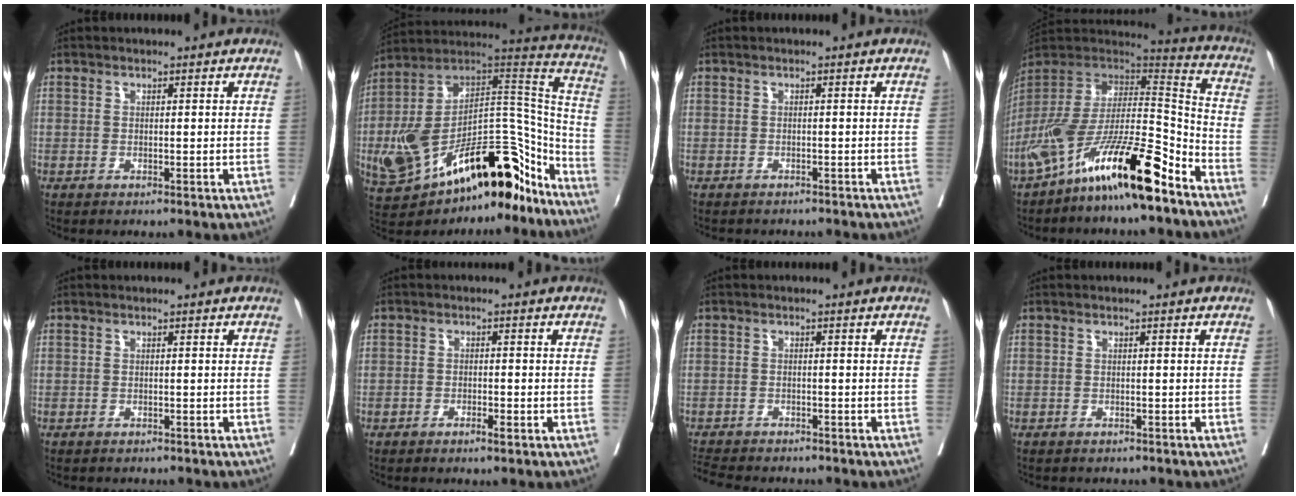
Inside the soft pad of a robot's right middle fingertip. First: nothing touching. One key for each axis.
{"total": 29.3, "fx": -16.7, "fy": 10.0, "fz": 21.9, "tx": -0.337, "ty": 0.026, "tz": -0.260}
{"total": 4.4, "fx": -4.1, "fy": 1.2, "fz": 1.0, "tx": -0.017, "ty": -0.005, "tz": -0.048}
{"total": 20.7, "fx": -14.0, "fy": 2.9, "fz": 14.9, "tx": -0.289, "ty": -0.011, "tz": -0.254}
{"total": 2.8, "fx": -2.7, "fy": 0.7, "fz": 0.6, "tx": -0.014, "ty": -0.005, "tz": -0.034}
{"total": 1.8, "fx": -1.2, "fy": 0.5, "fz": 1.2, "tx": -0.021, "ty": 0.002, "tz": -0.020}
{"total": 9.5, "fx": -8.7, "fy": 2.1, "fz": 3.3, "tx": -0.066, "ty": -0.013, "tz": -0.124}
{"total": 3.5, "fx": -3.3, "fy": 1.0, "fz": 0.8, "tx": -0.016, "ty": -0.004, "tz": -0.040}